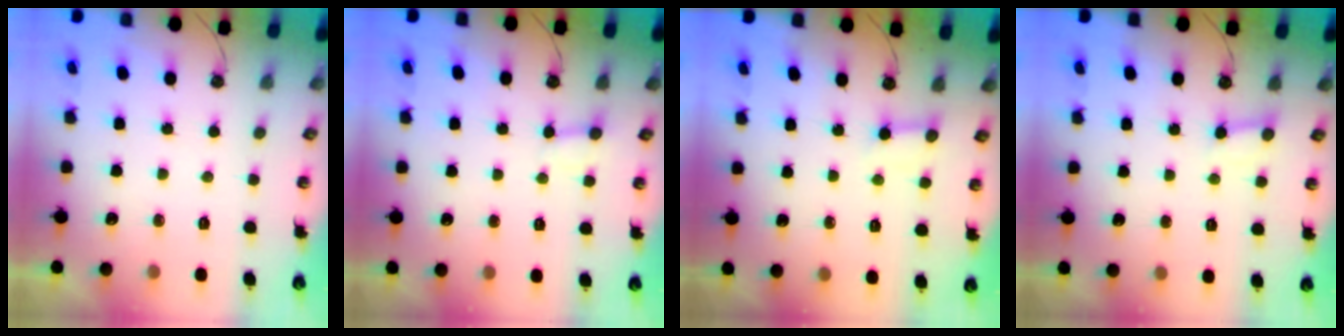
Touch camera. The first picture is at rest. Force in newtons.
{"total": 1.7, "press": 1.7, "slide": 0.0}
{"total": 3.1, "press": 3.0, "slide": 0.6}
{"total": 2.6, "press": 2.6, "slide": 0.3}